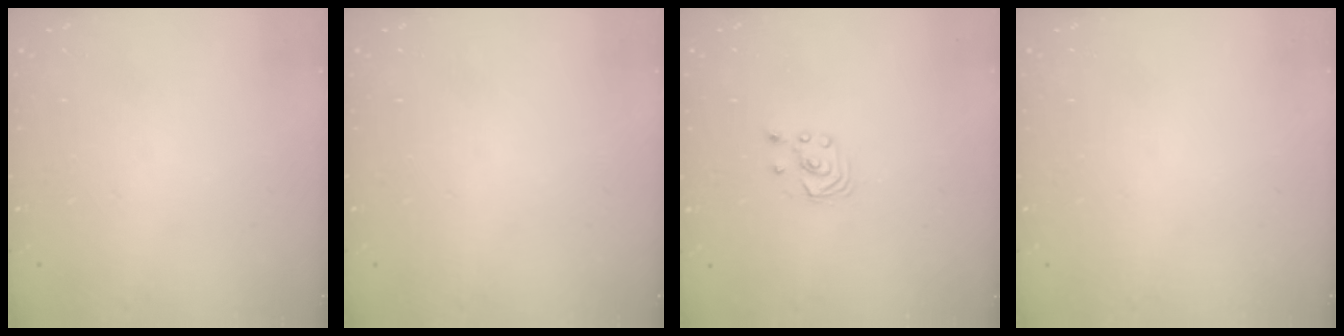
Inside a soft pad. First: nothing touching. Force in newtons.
{"total": 0.0}
{"total": 1.8, "press": 1.8, "slide": 0.2}
{"total": 0.0}